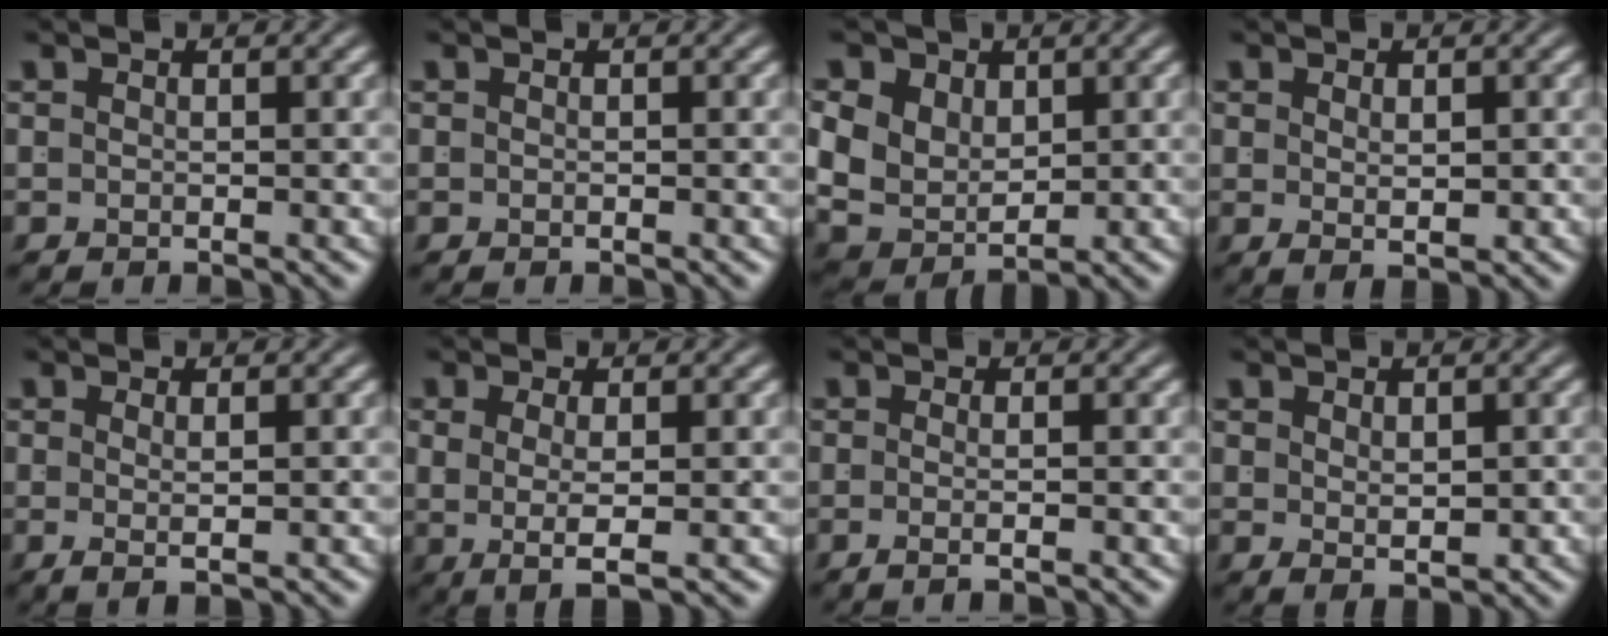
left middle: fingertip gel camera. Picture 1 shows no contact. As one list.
[{"total": 0.0}, {"total": 9.0, "force": [0.2, 7.6, 4.7], "torque": [-0.139, -0.036, 0.013]}, {"total": 1.6, "force": [0.1, -0.4, 1.5], "torque": [-0.018, -0.013, 0.015]}, {"total": 1.6, "force": [-0.1, -0.6, 1.4], "torque": [-0.016, -0.008, 0.006]}, {"total": 4.0, "force": [0.0, 1.3, 3.8], "torque": [-0.063, -0.008, 0.008]}, {"total": 1.6, "force": [-1.0, -0.6, 1.0], "torque": [-0.021, -0.004, -0.017]}, {"total": 2.0, "force": [0.0, 0.3, 1.9], "torque": [-0.026, -0.019, 0.019]}]